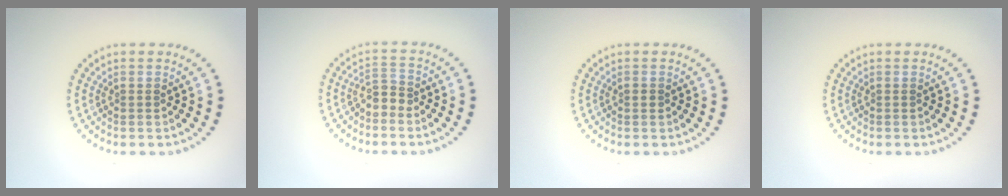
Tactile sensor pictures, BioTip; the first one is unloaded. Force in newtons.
{"total": 1.7, "press": 1.4, "slide": 0.9}
{"total": 0.7, "press": 0.7, "slide": 0.1}
{"total": 0.0}